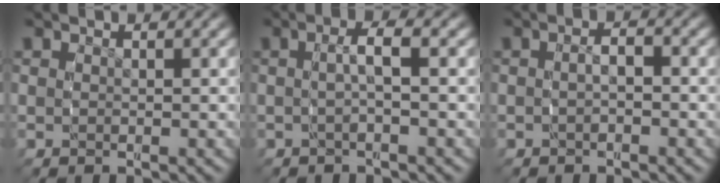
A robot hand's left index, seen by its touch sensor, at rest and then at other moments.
{"total": 2.5, "force": [-0.3, 0.8, 2.4], "torque": [-0.048, 0.007, -0.011]}
{"total": 1.8, "force": [-0.8, 1.0, 1.3], "torque": [-0.024, -0.002, -0.016]}